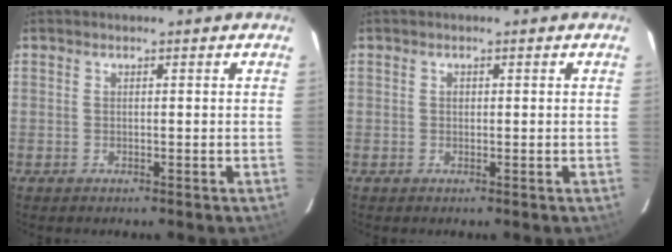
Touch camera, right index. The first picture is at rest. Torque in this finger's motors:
{"motor_torque": [0.20, -0.05, 0.12, 0.02]}